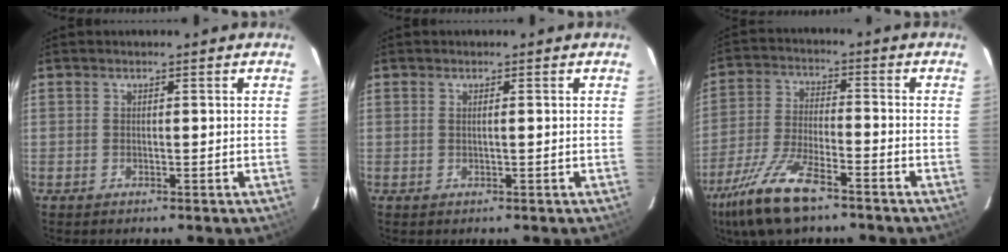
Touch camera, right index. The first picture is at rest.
{"total": 0.7, "force": [0.1, -0.2, 0.6], "torque": [-0.012, 0.002, 0.000]}
{"total": 13.3, "force": [-9.1, 3.8, 8.9], "torque": [-0.196, -0.024, -0.176]}